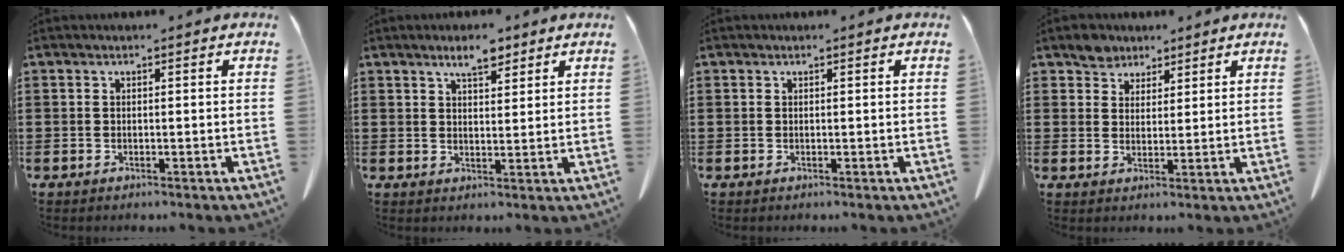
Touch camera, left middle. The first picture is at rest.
{"total": 4.3, "force": [3.4, 1.3, 2.3], "torque": [-0.043, -0.004, 0.060]}
{"total": 0.0}
{"total": 3.9, "force": [3.1, 2.2, 0.5], "torque": [-0.016, 0.002, 0.059]}